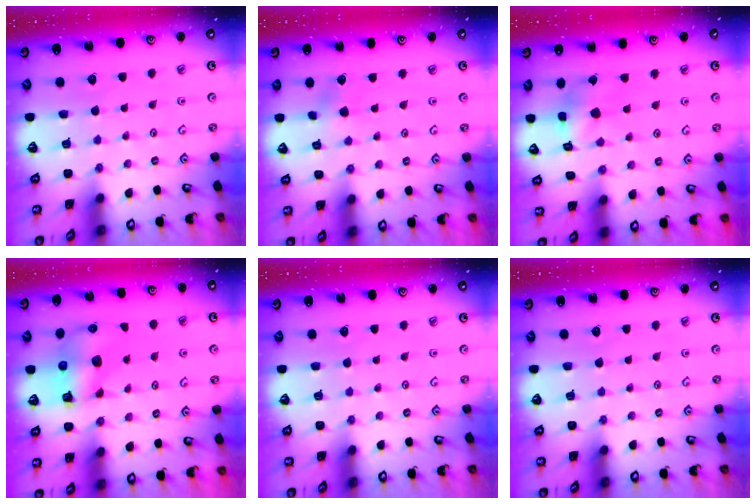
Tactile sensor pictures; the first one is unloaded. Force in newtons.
{"total": 1.8, "press": 1.8, "slide": 0.2}
{"total": 8.0, "press": 8.0, "slide": 0.8}
{"total": 8.1, "press": 8.1, "slide": 0.6}
{"total": 0.0}
{"total": 0.0}